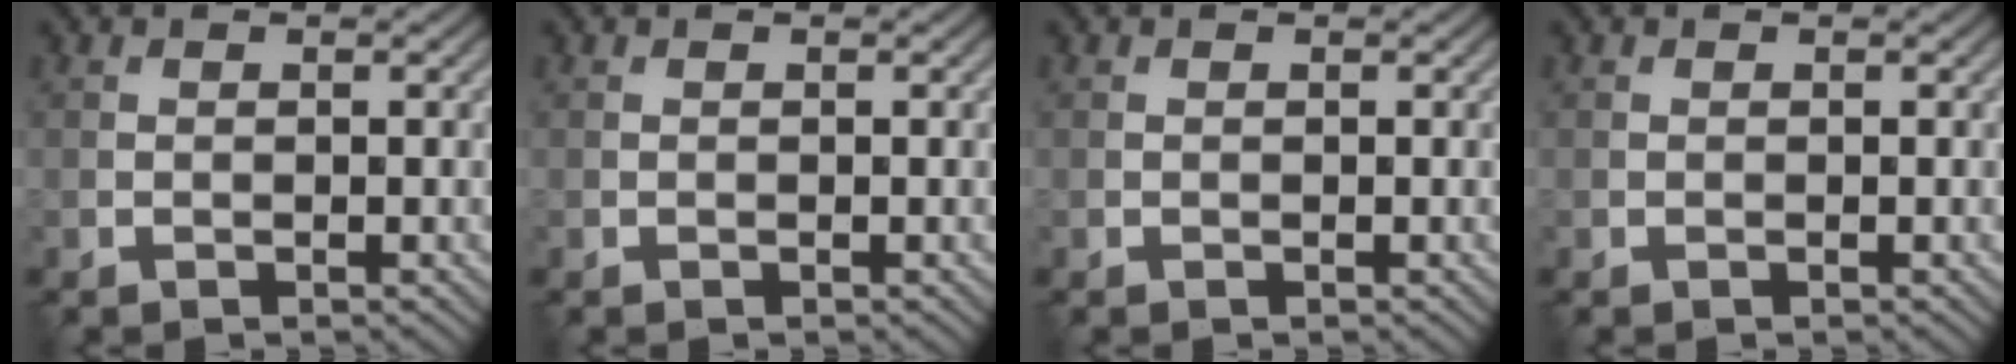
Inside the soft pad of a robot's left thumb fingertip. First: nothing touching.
{"total": 0.0}
{"total": 0.0}
{"total": 0.0}